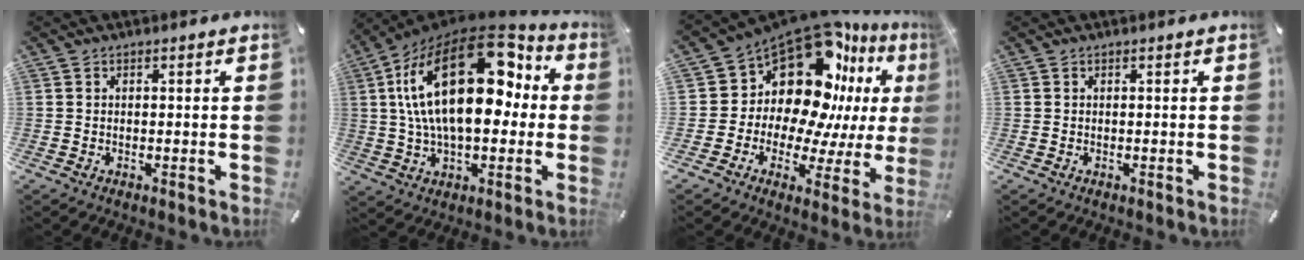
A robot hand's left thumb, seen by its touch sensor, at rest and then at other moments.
{"total": 27.5, "force": [6.2, 15.3, 21.9], "torque": [-0.398, -0.024, 0.104]}
{"total": 17.8, "force": [10.1, 11.3, 9.4], "torque": [-0.155, -0.113, 0.174]}
{"total": 0.0}